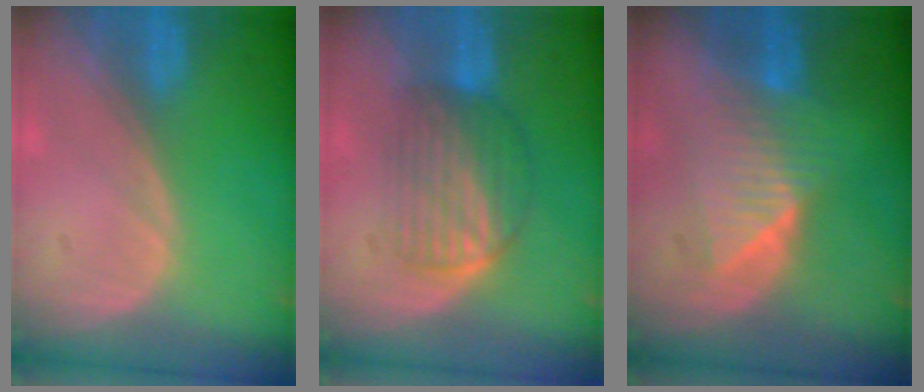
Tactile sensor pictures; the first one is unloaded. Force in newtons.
{"total": 6.3, "press": 6.2, "slide": 1.5}
{"total": 6.4, "press": 6.4, "slide": 0.3}